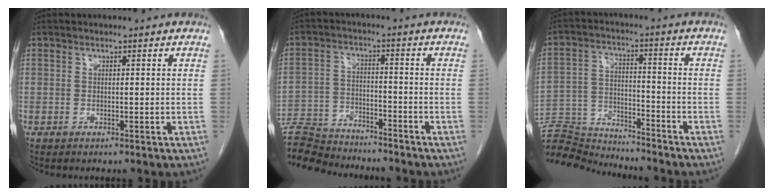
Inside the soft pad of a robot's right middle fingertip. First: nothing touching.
{"total": 12.0, "force": [-11.5, 1.9, 2.9], "torque": [-0.050, 0.002, -0.193]}
{"total": 11.9, "force": [-11.9, 0.5, 1.1], "torque": [-0.012, 0.016, -0.212]}